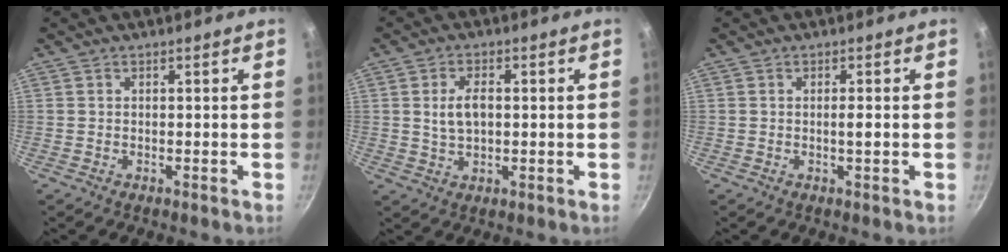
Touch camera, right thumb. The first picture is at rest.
{"total": 5.5, "force": [0.6, 3.2, 4.5], "torque": [-0.073, 0.005, 0.013]}
{"total": 1.6, "force": [-0.1, 0.0, 1.5], "torque": [-0.032, 0.000, -0.002]}